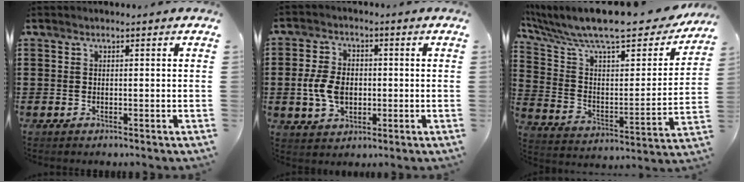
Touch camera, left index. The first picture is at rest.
{"total": 6.8, "force": [-0.7, 4.7, 4.9], "torque": [-0.115, 0.007, -0.017]}
{"total": 11.5, "force": [9.4, 1.9, 6.4], "torque": [-0.162, -0.061, 0.159]}